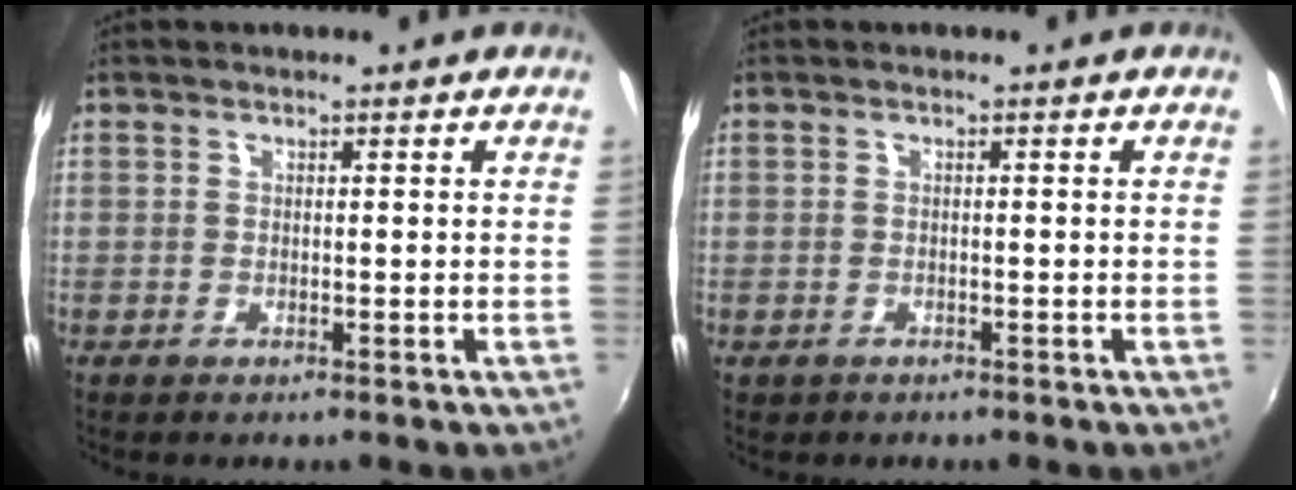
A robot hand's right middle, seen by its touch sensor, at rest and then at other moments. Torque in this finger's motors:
{"motor_torque": [-0.24, 0.10, -0.03, 0.00]}